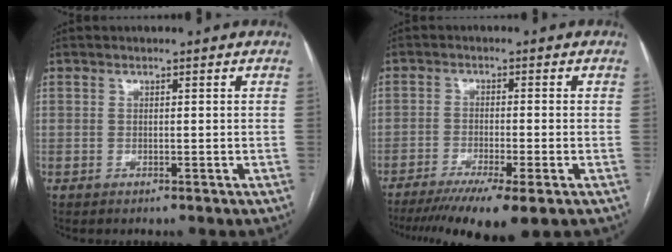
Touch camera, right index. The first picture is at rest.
{"total": 10.4, "force": [-7.1, 0.8, 7.6], "torque": [-0.122, -0.018, -0.114]}